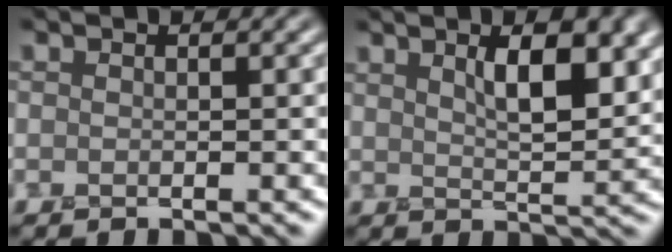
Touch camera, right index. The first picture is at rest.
{"total": 5.6, "force": [2.8, 1.8, 4.5], "torque": [-0.064, 0.003, 0.046]}